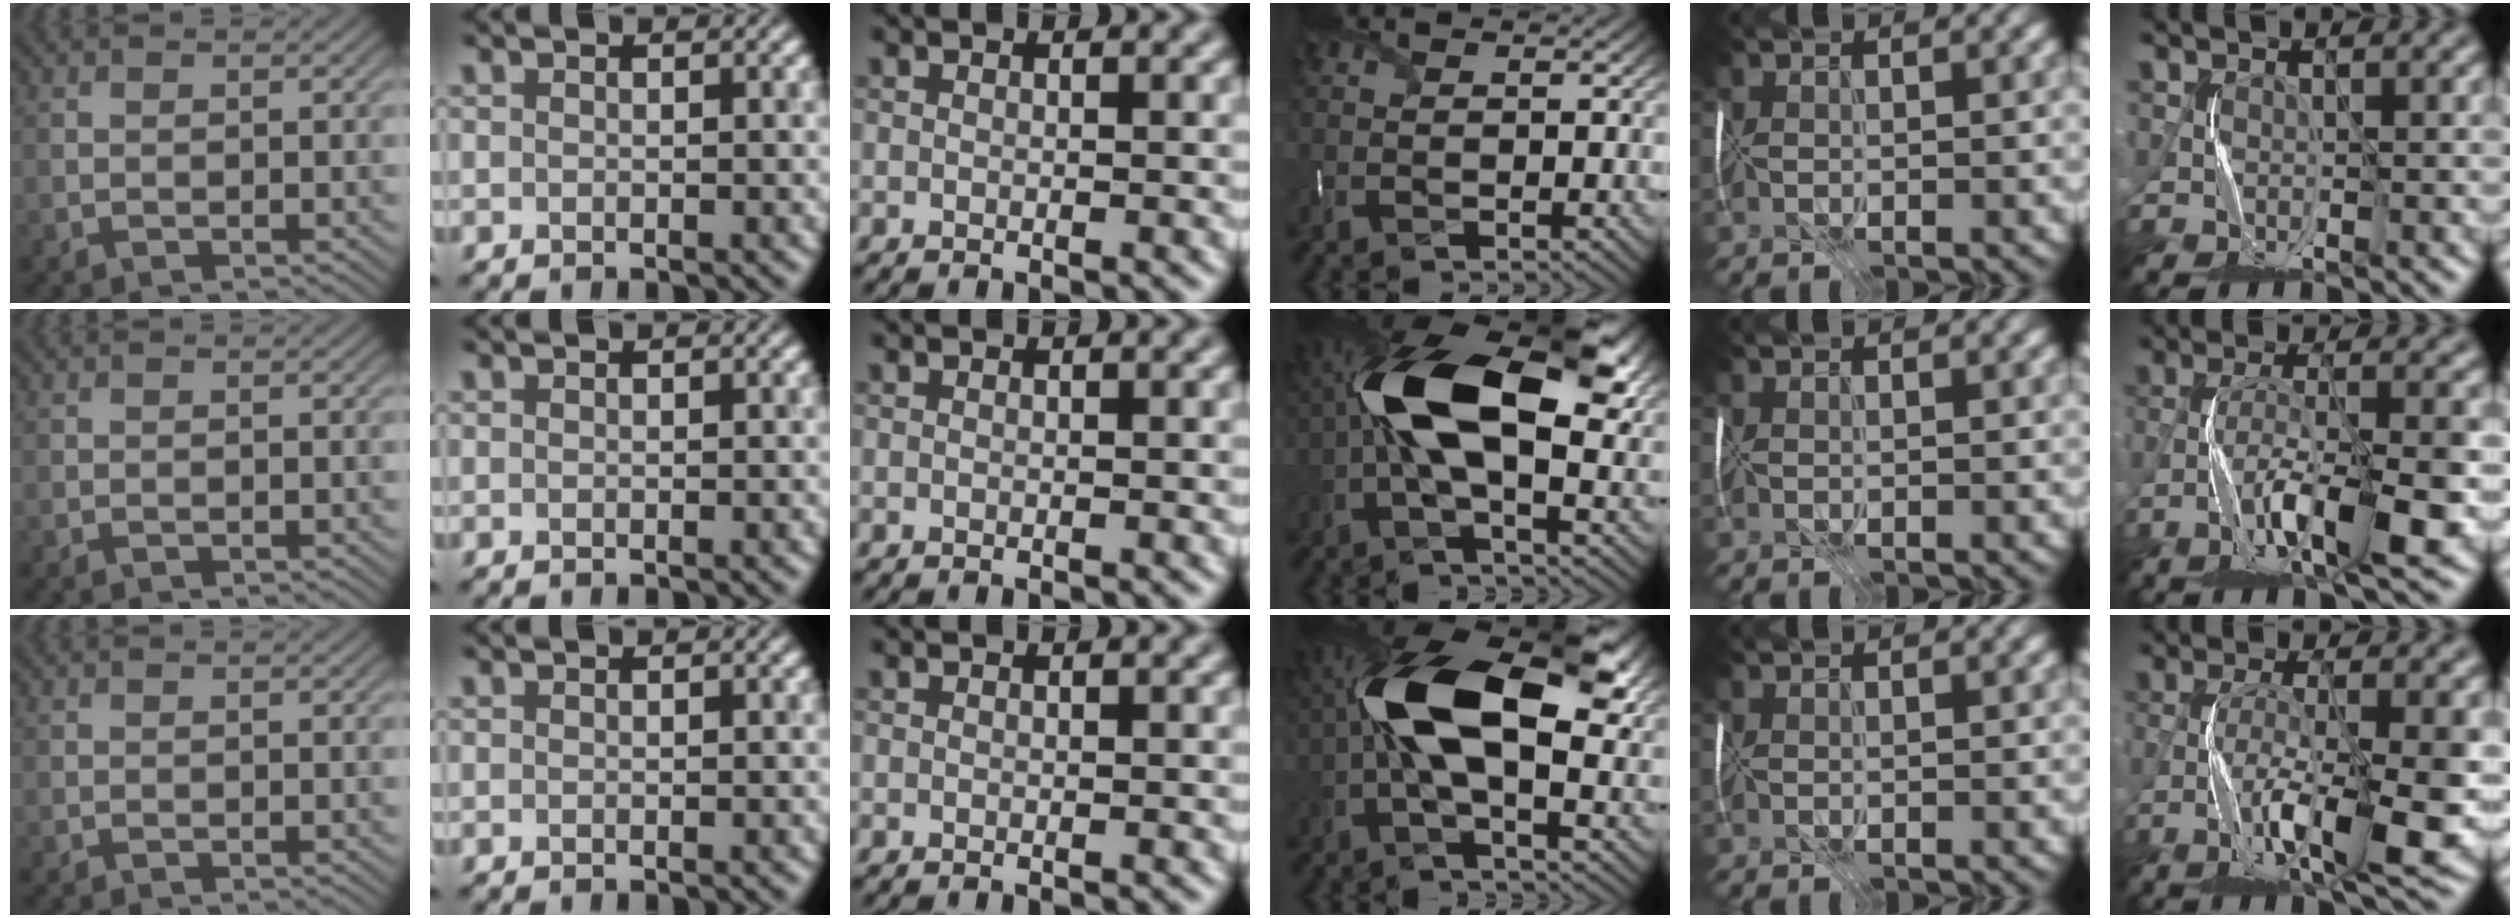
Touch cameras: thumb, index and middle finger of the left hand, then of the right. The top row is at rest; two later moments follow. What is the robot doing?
{"motion": "wrap", "object": "plastic wrap"}